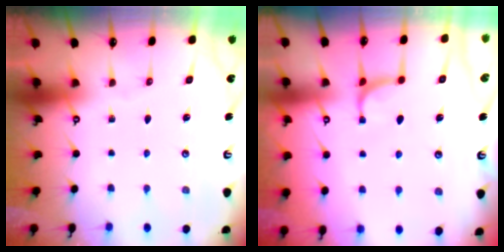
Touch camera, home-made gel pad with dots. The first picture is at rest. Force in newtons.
{"total": 2.1, "press": 2.0, "slide": 0.6}